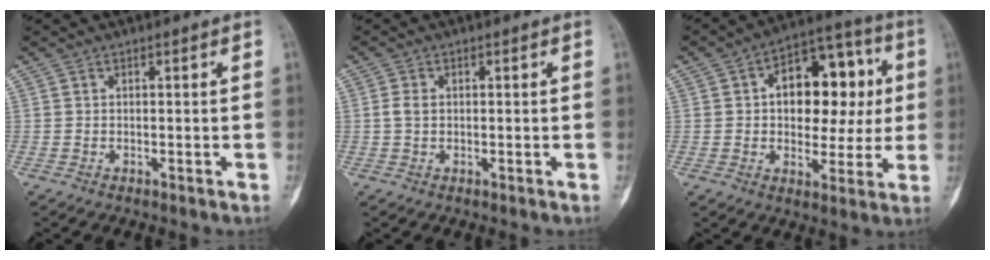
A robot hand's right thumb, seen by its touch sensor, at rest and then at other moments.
{"total": 1.9, "force": [0.2, 1.4, 1.4], "torque": [-0.031, 0.003, 0.003]}
{"total": 17.3, "force": [2.7, 10.8, 13.2], "torque": [-0.133, 0.027, 0.038]}